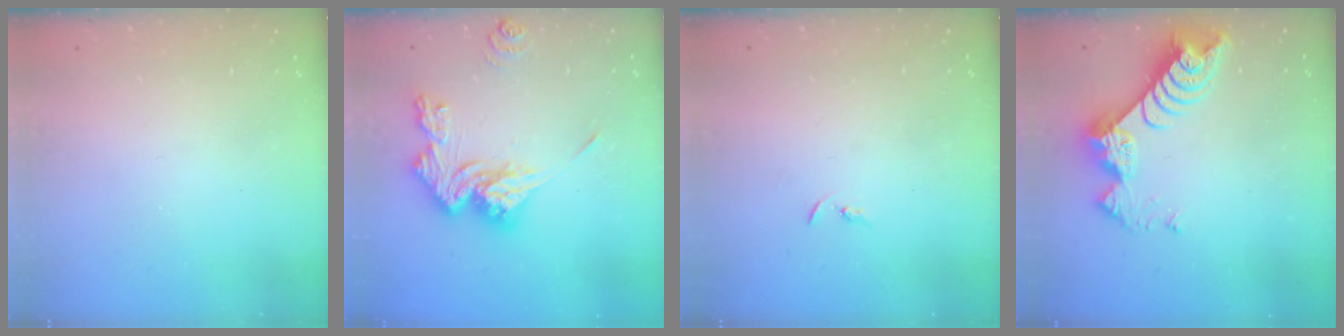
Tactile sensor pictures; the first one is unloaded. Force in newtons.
{"total": 15.3, "press": 15.2, "slide": 1.4}
{"total": 3.3, "press": 3.2, "slide": 0.4}
{"total": 9.3, "press": 9.3, "slide": 0.8}